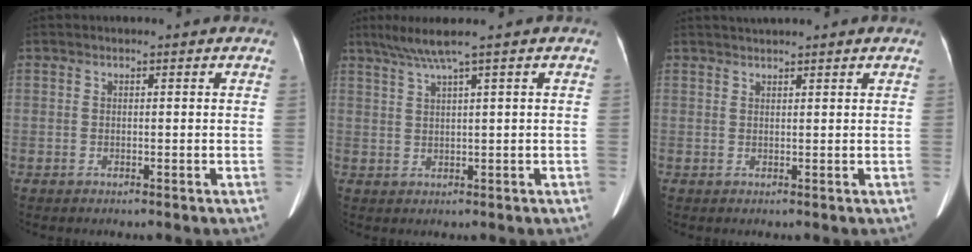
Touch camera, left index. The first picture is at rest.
{"total": 3.8, "force": [2.5, -1.2, 2.7], "torque": [-0.063, 0.007, 0.055]}
{"total": 2.6, "force": [2.4, 0.1, 1.1], "torque": [-0.012, 0.026, 0.039]}